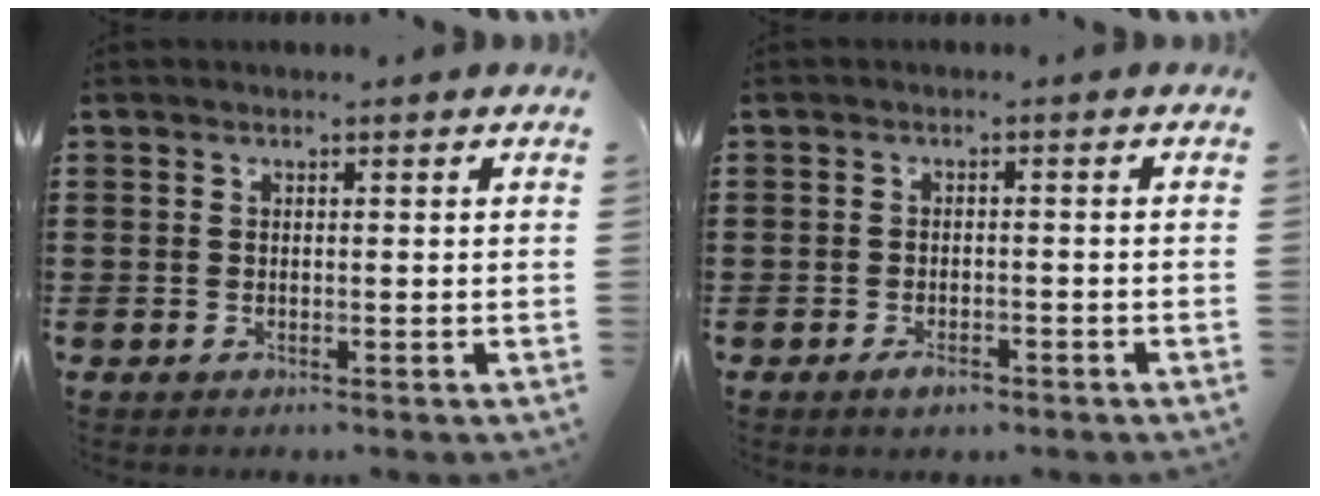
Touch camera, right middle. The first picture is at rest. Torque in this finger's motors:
{"motor_torque": [2.14, 0.00, 0.13, 0.05]}